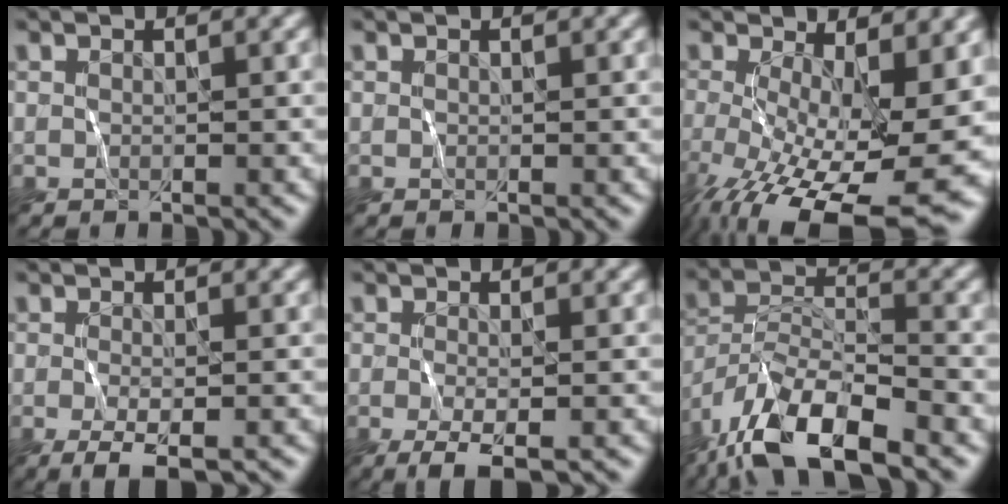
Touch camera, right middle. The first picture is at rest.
{"total": 0.0}
{"total": 14.5, "force": [-4.2, 6.2, 12.4], "torque": [-0.213, -0.049, -0.048]}
{"total": 2.9, "force": [-1.5, 0.7, 2.4], "torque": [-0.052, -0.007, -0.027]}
{"total": 3.2, "force": [-1.5, 0.8, 2.7], "torque": [-0.058, -0.007, -0.030]}
{"total": 10.8, "force": [-7.7, 3.6, 6.6], "torque": [-0.117, 0.003, -0.149]}